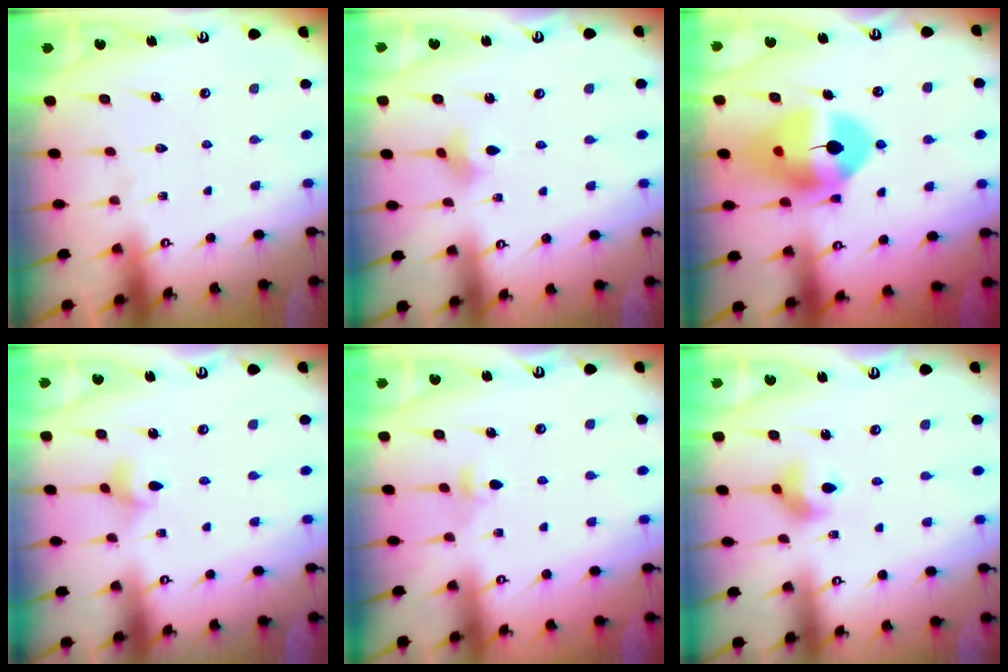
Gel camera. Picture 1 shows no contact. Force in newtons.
{"total": 3.2, "press": 3.2, "slide": 0.7}
{"total": 15.3, "press": 15.1, "slide": 1.9}
{"total": 3.8, "press": 3.7, "slide": 0.7}
{"total": 3.4, "press": 3.3, "slide": 0.8}
{"total": 8.0, "press": 8.0, "slide": 1.1}